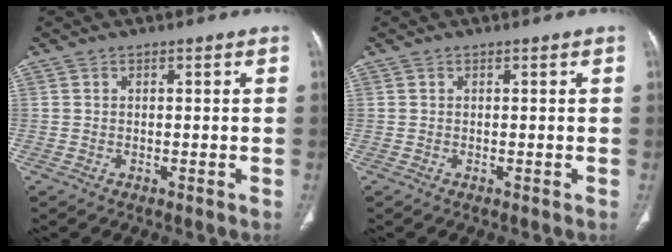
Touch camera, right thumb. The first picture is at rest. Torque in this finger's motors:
{"motor_torque": [-0.03, 0.04, -0.01, 0.01, 0.00]}